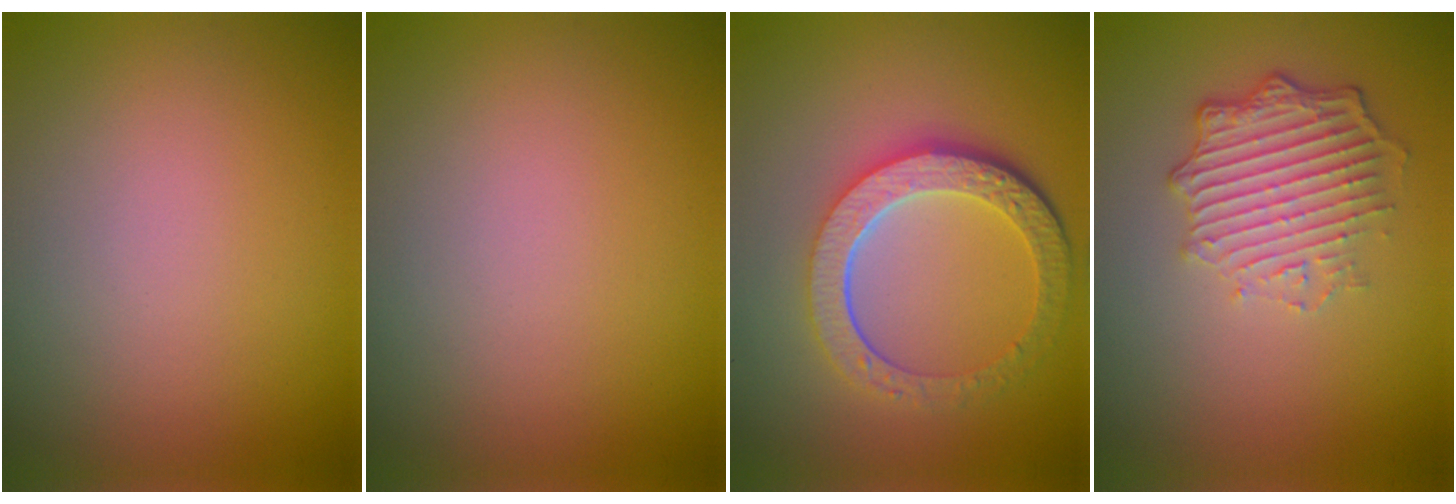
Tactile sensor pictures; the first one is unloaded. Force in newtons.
{"total": 0.0}
{"total": 6.3, "press": 4.6, "slide": 4.2}
{"total": 4.9, "press": 3.7, "slide": 3.2}